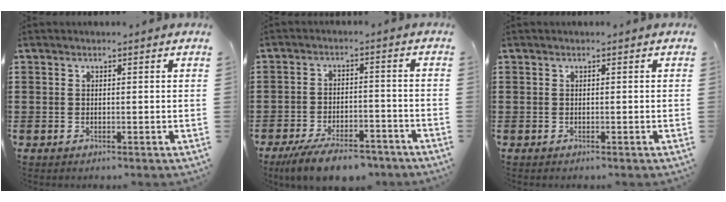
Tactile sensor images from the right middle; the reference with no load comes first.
{"total": 7.3, "force": [-6.2, 1.6, 3.5], "torque": [-0.068, 0.005, -0.117]}
{"total": 0.0}